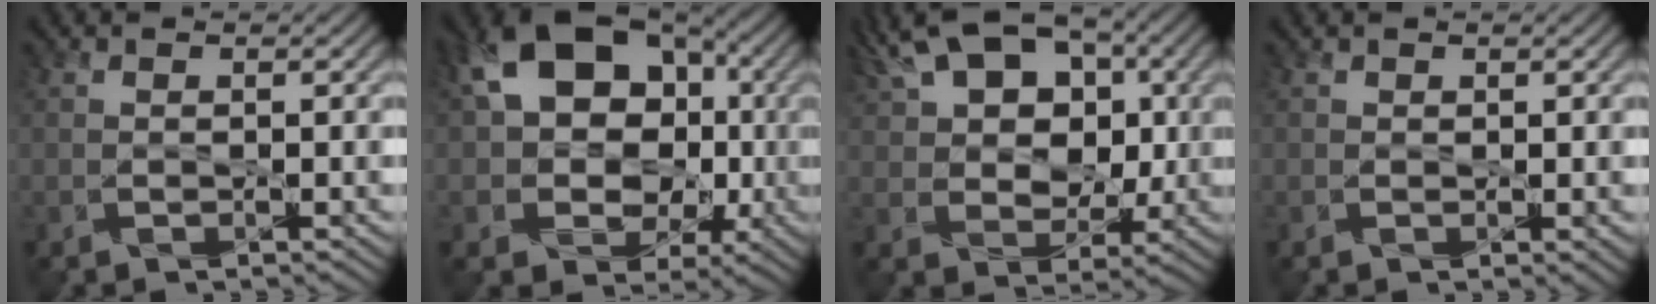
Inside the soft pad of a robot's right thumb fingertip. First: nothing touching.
{"total": 16.9, "force": [2.3, 13.1, 10.4], "torque": [-0.175, 0.009, 0.035]}
{"total": 13.7, "force": [4.4, 8.8, 9.5], "torque": [-0.181, 0.015, 0.062]}
{"total": 0.7, "force": [0.3, 0.5, 0.4], "torque": [-0.005, -0.003, 0.007]}